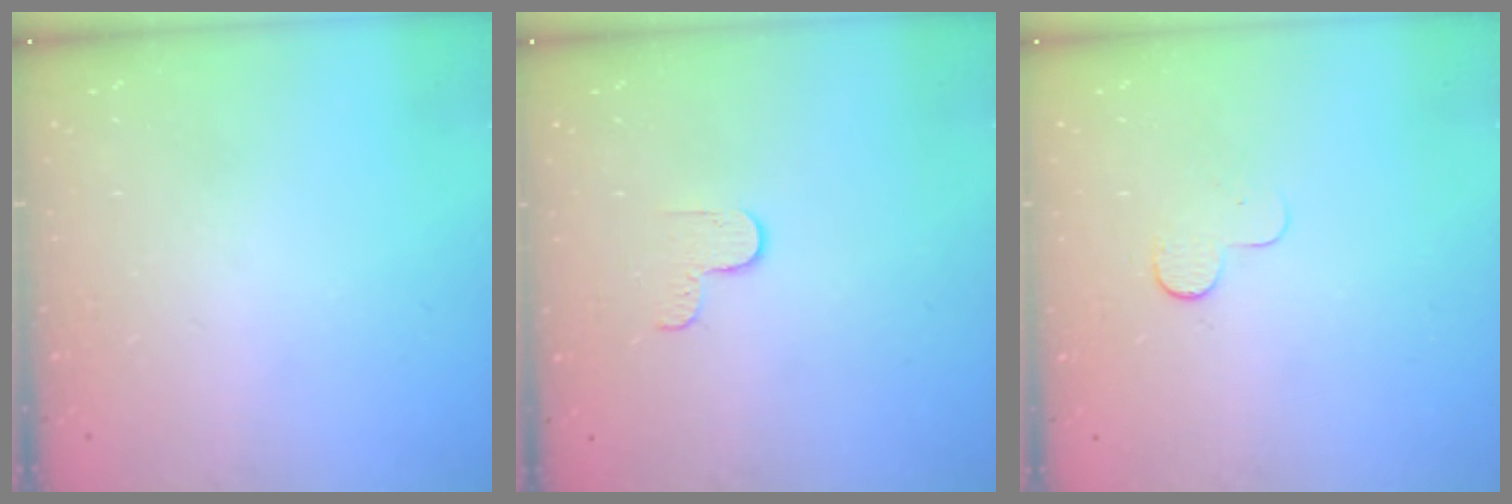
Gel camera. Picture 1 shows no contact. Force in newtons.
{"total": 2.7, "press": 2.6, "slide": 0.4}
{"total": 3.9, "press": 3.9, "slide": 0.4}